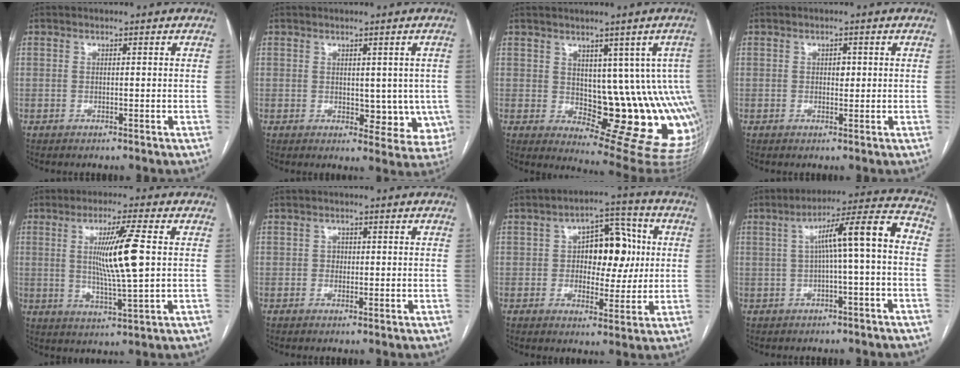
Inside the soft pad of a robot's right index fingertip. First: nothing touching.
{"total": 6.6, "force": [0.2, 4.2, 5.2], "torque": [-0.040, -0.003, 0.011]}
{"total": 13.5, "force": [0.3, 6.8, 11.7], "torque": [-0.103, 0.007, 0.017]}
{"total": 1.4, "force": [0.2, 0.9, 1.0], "torque": [-0.011, 0.002, 0.002]}
{"total": 9.9, "force": [1.4, -0.3, 9.8], "torque": [-0.178, -0.008, 0.027]}
{"total": 1.1, "force": [-0.1, 1.0, 0.5], "torque": [-0.003, 0.004, -0.002]}
{"total": 10.4, "force": [1.3, 5.6, 8.7], "torque": [-0.117, 0.029, 0.023]}
{"total": 10.2, "force": [-0.1, 0.5, 10.2], "torque": [-0.148, 0.040, -0.003]}